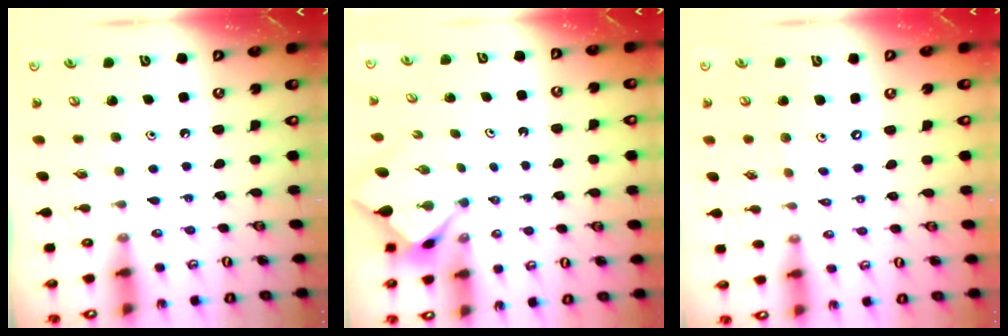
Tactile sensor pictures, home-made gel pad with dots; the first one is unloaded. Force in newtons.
{"total": 2.8, "press": 2.8, "slide": 0.3}
{"total": 5.0, "press": 5.0, "slide": 0.5}